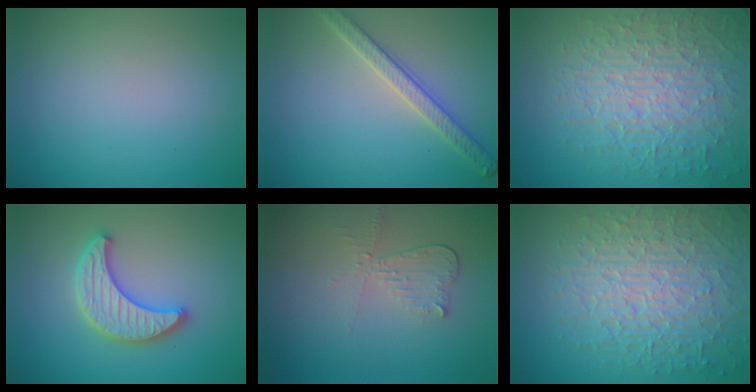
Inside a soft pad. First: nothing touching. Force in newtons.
{"total": 3.3, "press": 3.1, "slide": 1.3}
{"total": 9.1, "press": 6.3, "slide": 6.6}
{"total": 4.8, "press": 4.8, "slide": 0.8}
{"total": 2.0, "press": 1.9, "slide": 0.7}
{"total": 10.0, "press": 6.7, "slide": 7.4}